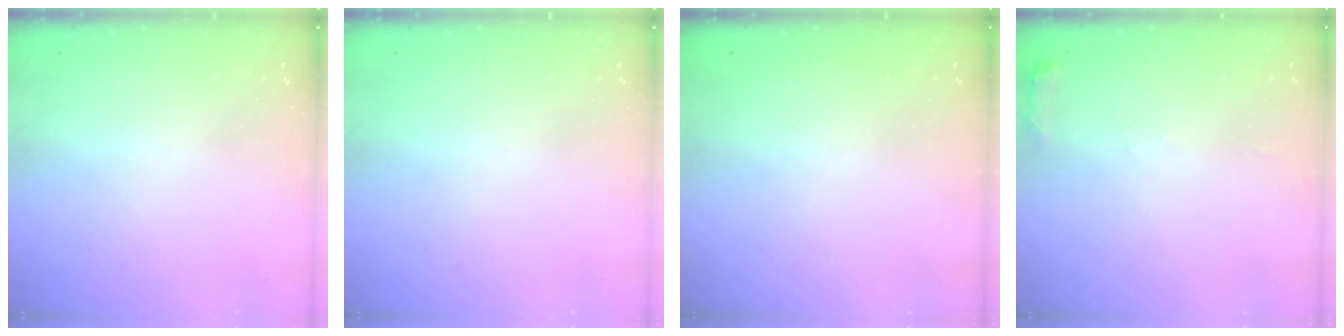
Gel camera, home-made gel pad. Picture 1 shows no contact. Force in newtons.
{"total": 0.0}
{"total": 0.0}
{"total": 3.3, "press": 3.3, "slide": 0.5}